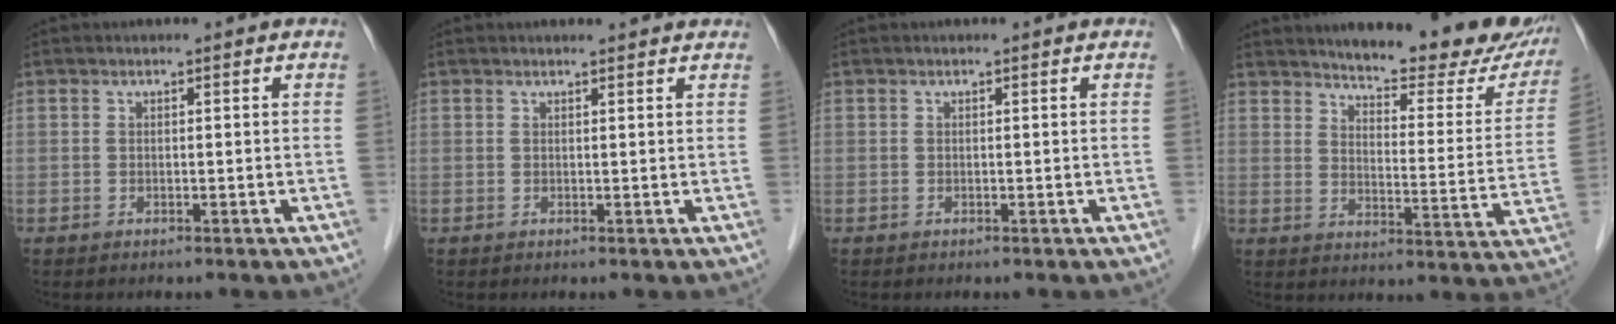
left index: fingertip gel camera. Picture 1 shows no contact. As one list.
[{"total": 3.2, "force": [3.2, 0.6, 0.5], "torque": [-0.012, 0.012, 0.030]}, {"total": 0.0}, {"total": 19.8, "force": [17.6, 4.2, 8.0], "torque": [-0.090, -0.048, 0.206]}]